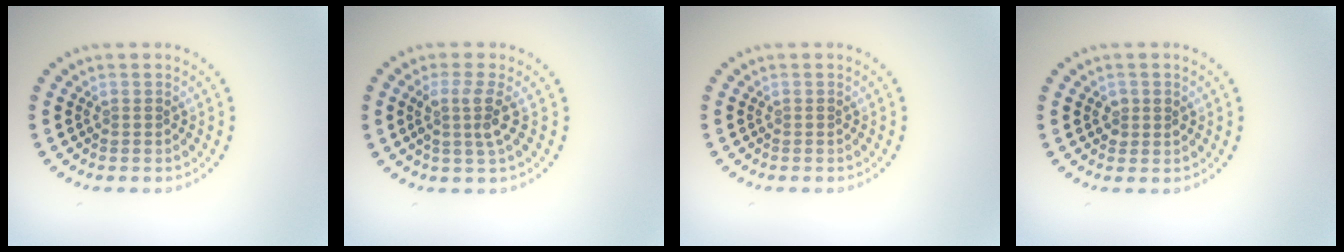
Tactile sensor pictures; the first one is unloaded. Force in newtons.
{"total": 2.7, "press": 2.0, "slide": 1.8}
{"total": 0.0}
{"total": 1.3, "press": 1.3, "slide": 0.1}